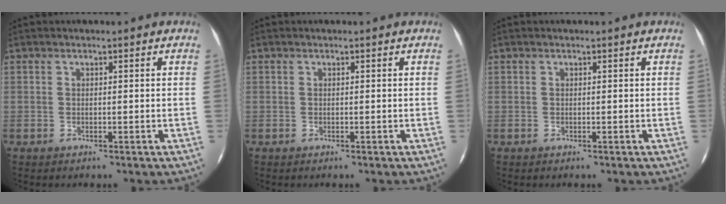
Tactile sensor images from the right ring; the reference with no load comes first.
{"total": 0.0}
{"total": 0.0}